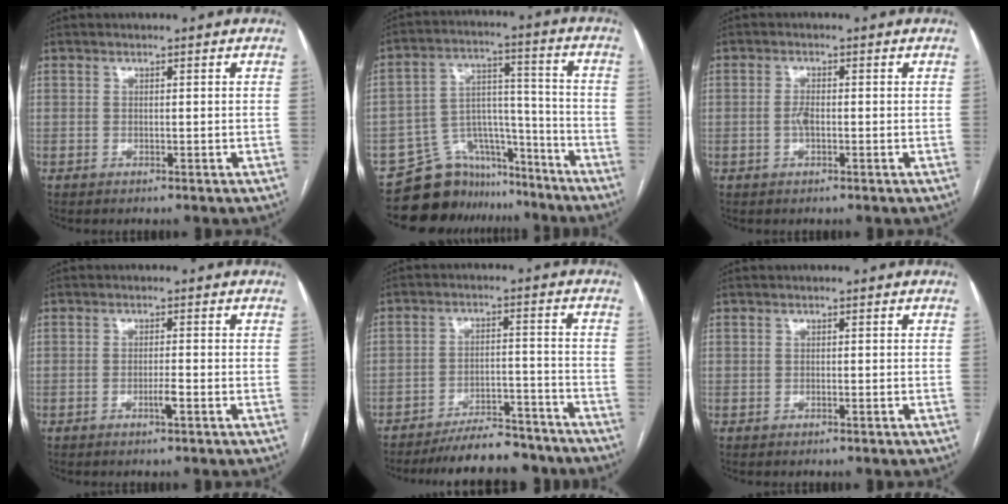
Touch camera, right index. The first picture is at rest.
{"total": 12.4, "force": [-10.8, 6.0, 0.8], "torque": [-0.002, 0.072, -0.175]}
{"total": 1.8, "force": [-0.3, 0.6, 1.6], "torque": [-0.033, 0.004, -0.005]}
{"total": 1.9, "force": [-0.9, 0.0, 1.7], "torque": [-0.030, 0.000, -0.014]}
{"total": 12.9, "force": [-11.8, 3.5, 3.8], "torque": [-0.038, 0.021, -0.167]}
{"total": 0.0}